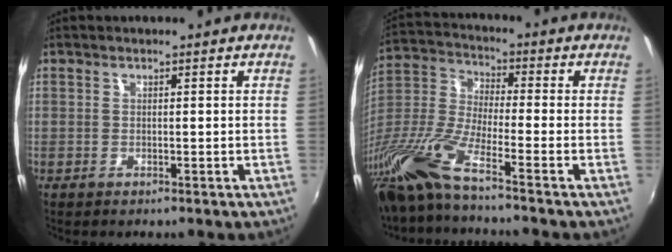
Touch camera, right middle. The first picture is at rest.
{"total": 13.8, "force": [-10.6, -0.3, 8.8], "torque": [-0.180, -0.031, -0.218]}